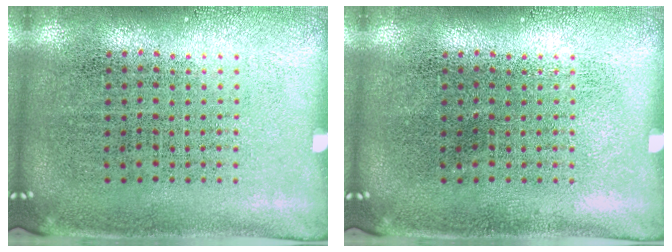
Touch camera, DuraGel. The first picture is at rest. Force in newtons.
{"total": 0.0}